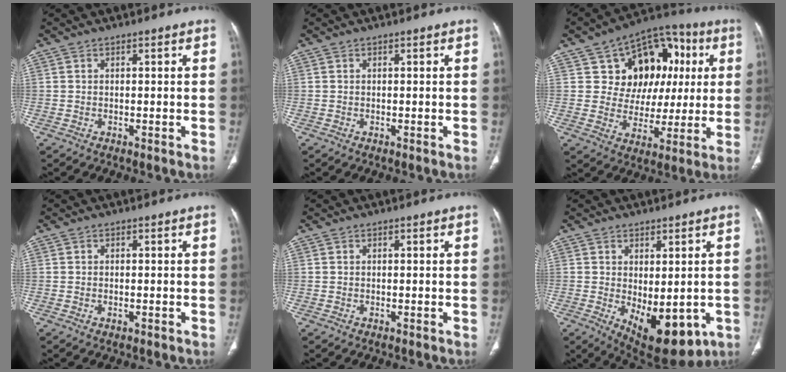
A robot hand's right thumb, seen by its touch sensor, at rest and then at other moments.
{"total": 0.0}
{"total": 17.6, "force": [5.1, 13.3, 10.4], "torque": [-0.081, 0.015, 0.083]}
{"total": 0.5, "force": [-0.3, 0.3, 0.3], "torque": [-0.007, 0.002, -0.002]}
{"total": 0.0}
{"total": 12.5, "force": [-3.3, 6.2, 10.4], "torque": [-0.126, -0.010, -0.024]}